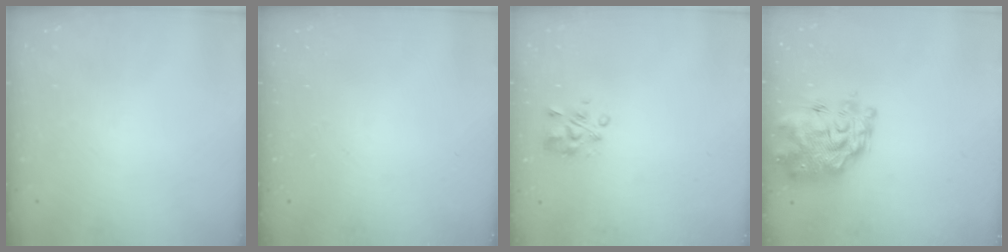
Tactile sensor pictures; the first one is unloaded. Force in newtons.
{"total": 0.0}
{"total": 4.4, "press": 4.4, "slide": 0.6}
{"total": 10.5, "press": 9.8, "slide": 3.8}